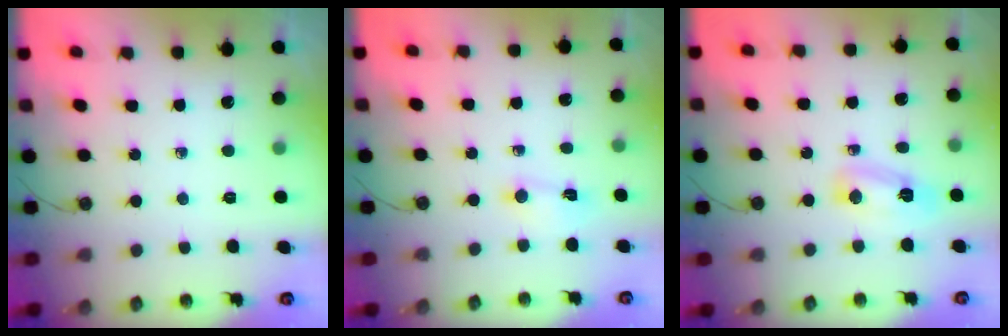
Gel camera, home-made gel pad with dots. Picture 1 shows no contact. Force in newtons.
{"total": 2.5, "press": 2.5, "slide": 0.4}
{"total": 6.6, "press": 5.5, "slide": 3.7}